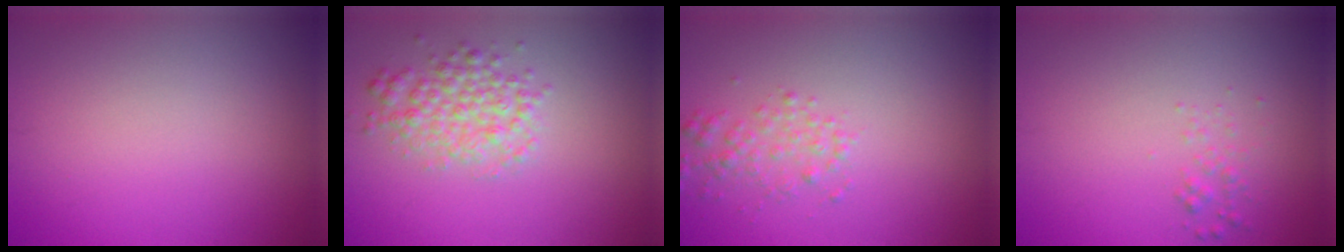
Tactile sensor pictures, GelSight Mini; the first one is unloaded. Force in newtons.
{"total": 3.4, "press": 3.4, "slide": 0.1}
{"total": 1.9, "press": 1.9, "slide": 0.1}
{"total": 1.0, "press": 1.0, "slide": 0.0}